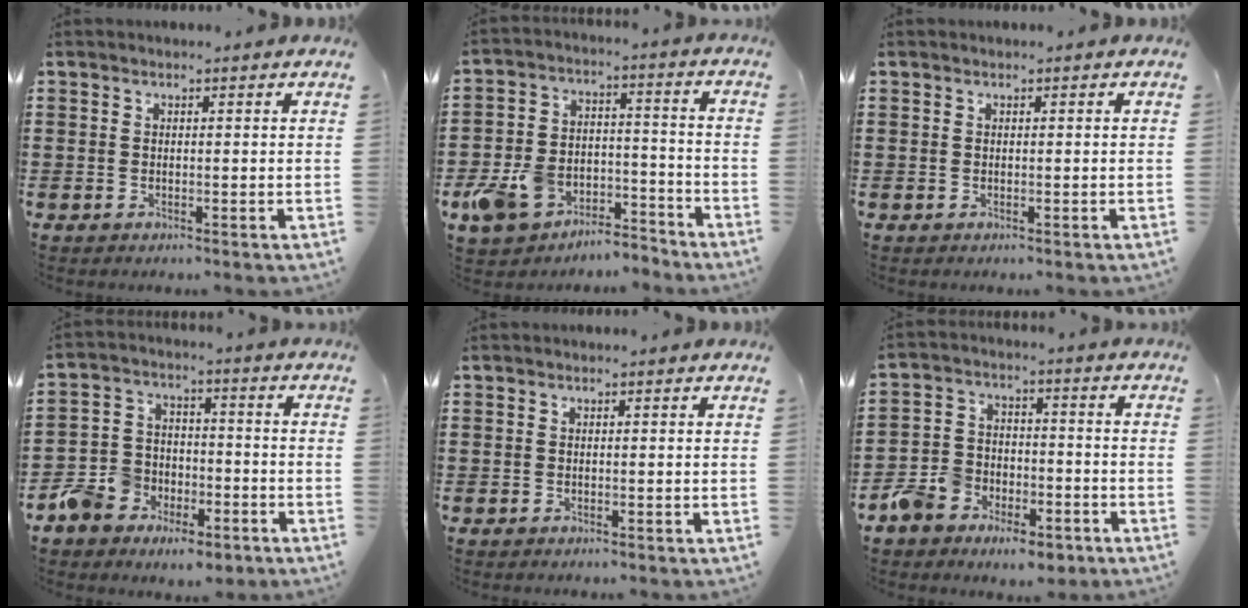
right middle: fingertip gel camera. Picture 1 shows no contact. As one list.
[{"total": 8.5, "force": [-6.8, 4.3, 3.0], "torque": [-0.072, 0.026, -0.131]}, {"total": 0.0}, {"total": 7.0, "force": [-5.0, 4.8, 1.0], "torque": [-0.050, 0.021, -0.100]}, {"total": 0.0}, {"total": 6.6, "force": [-5.2, 3.8, 1.5], "torque": [-0.062, 0.014, -0.108]}]